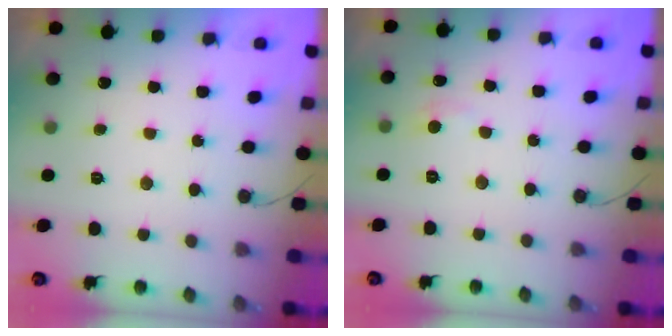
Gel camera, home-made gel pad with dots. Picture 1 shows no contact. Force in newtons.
{"total": 2.8, "press": 2.7, "slide": 0.4}